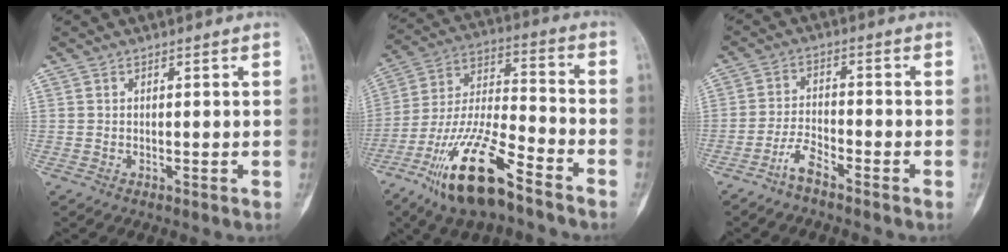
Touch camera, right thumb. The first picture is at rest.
{"total": 19.0, "force": [-11.9, 5.4, 13.8], "torque": [-0.277, 0.060, -0.221]}
{"total": 4.2, "force": [-3.3, 1.0, 2.3], "torque": [-0.048, 0.025, -0.069]}